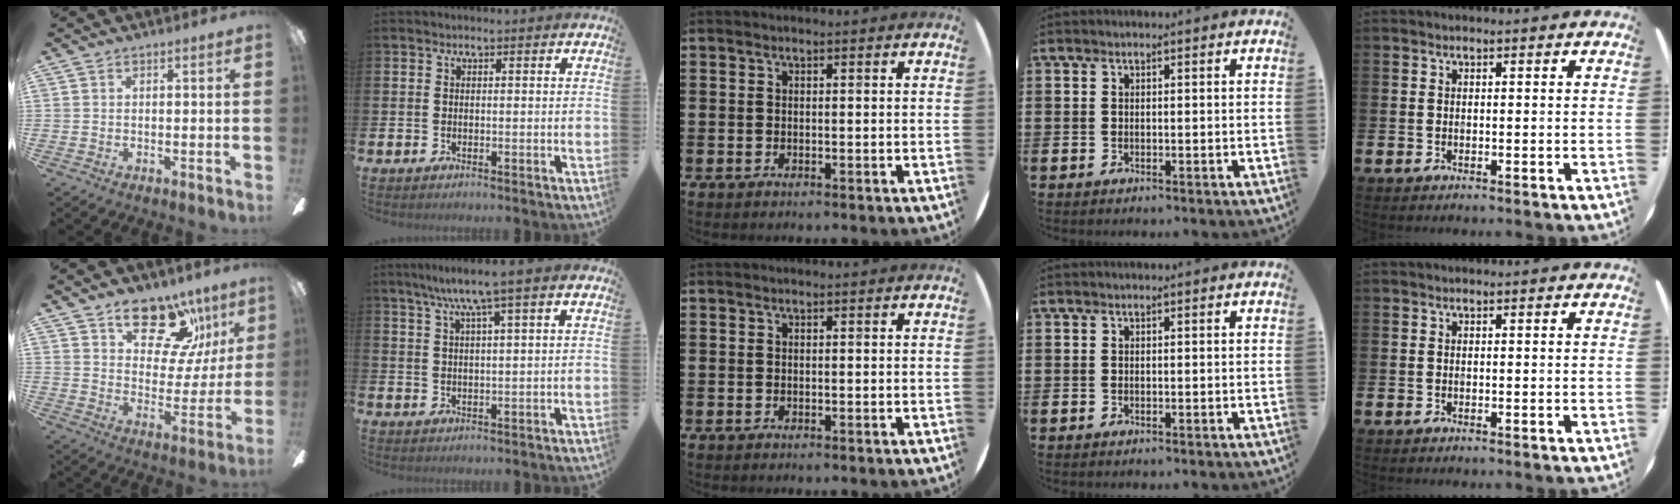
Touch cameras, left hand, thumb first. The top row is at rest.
{"thumb": {"total": 16.4, "force": [10.5, 9.2, 8.8], "torque": [-0.120, -0.055, 0.181]}, "index": {"total": 4.8, "force": [3.5, -0.2, 3.4], "torque": [-0.080, -0.002, 0.059]}}